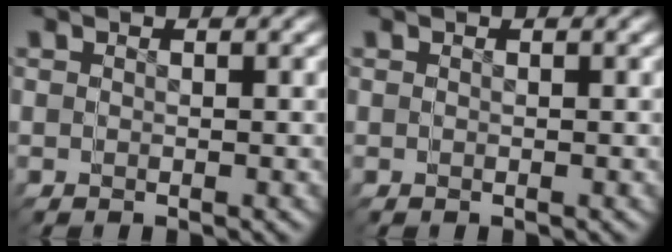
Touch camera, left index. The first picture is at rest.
{"total": 0.0}